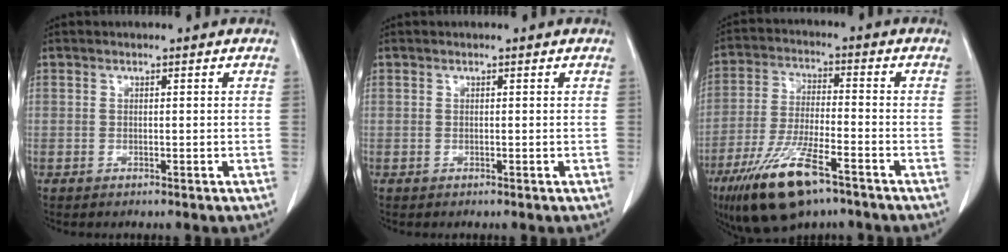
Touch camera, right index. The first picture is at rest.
{"total": 0.0}
{"total": 13.4, "force": [-8.3, 3.1, 10.0], "torque": [-0.198, -0.023, -0.146]}